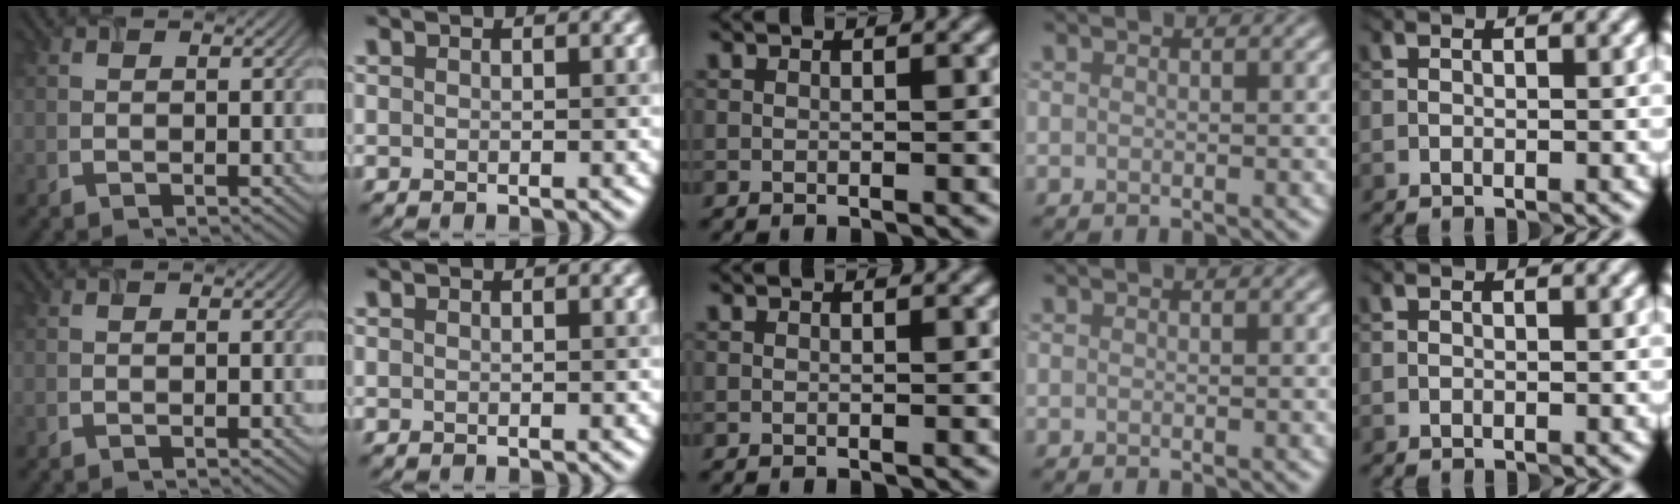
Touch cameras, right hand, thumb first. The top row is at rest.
{}